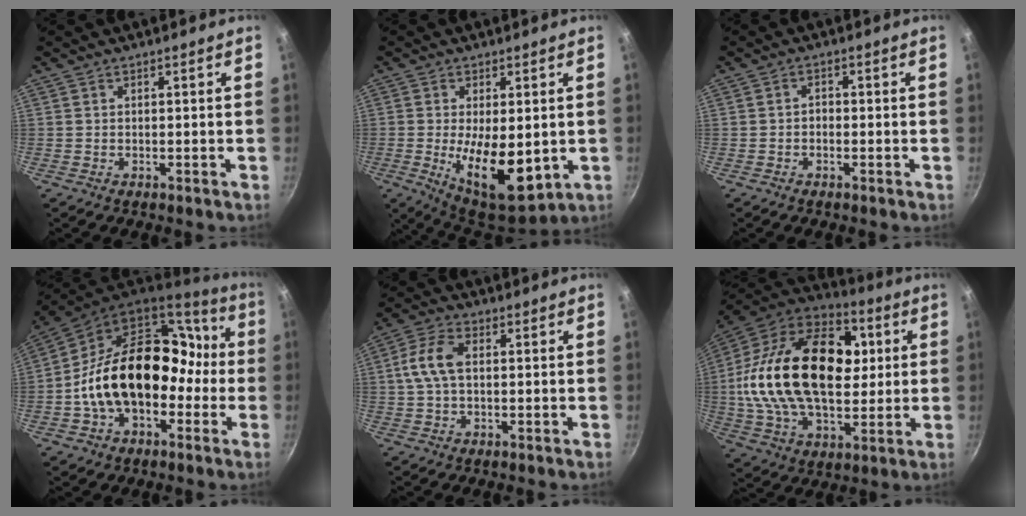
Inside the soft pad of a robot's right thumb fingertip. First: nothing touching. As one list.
[{"total": 14.6, "force": [-1.6, 6.6, 12.9], "torque": [-0.187, -0.018, -0.010]}, {"total": 1.4, "force": [-0.6, 1.0, 0.7], "torque": [-0.009, 0.010, -0.012]}, {"total": 24.3, "force": [-2.8, 16.9, 17.3], "torque": [-0.240, 0.078, -0.043]}, {"total": 7.8, "force": [0.8, 4.5, 6.3], "torque": [-0.131, 0.019, 0.007]}, {"total": 32.7, "force": [3.7, 20.2, 25.5], "torque": [-0.446, 0.027, 0.051]}]